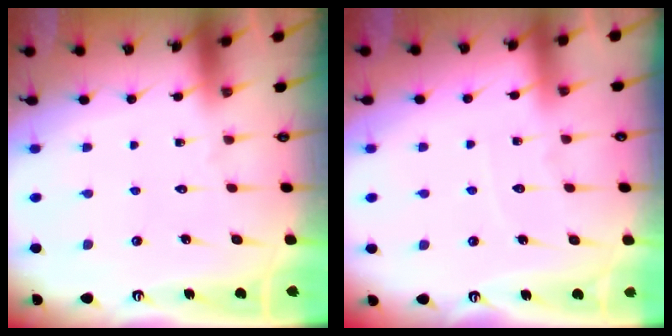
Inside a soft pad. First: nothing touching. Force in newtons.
{"total": 4.0, "press": 3.9, "slide": 0.5}